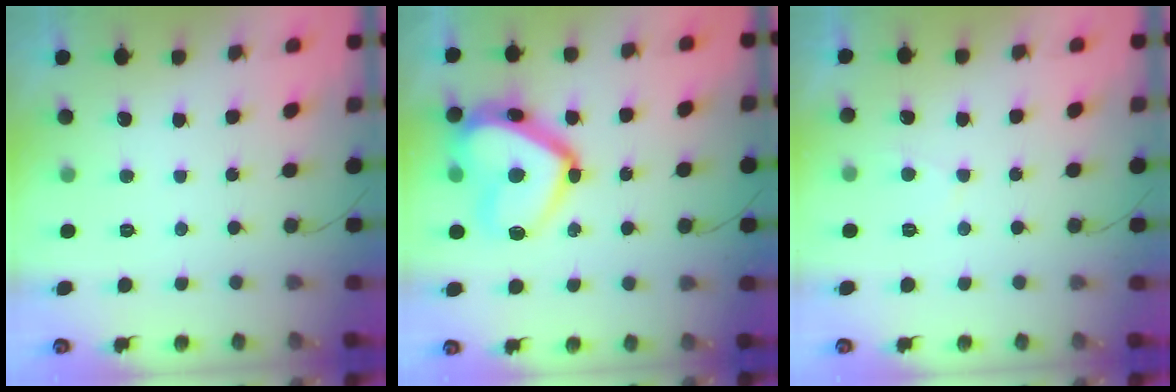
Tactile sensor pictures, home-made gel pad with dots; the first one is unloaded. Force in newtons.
{"total": 20.7, "press": 20.6, "slide": 1.2}
{"total": 2.7, "press": 2.6, "slide": 0.5}